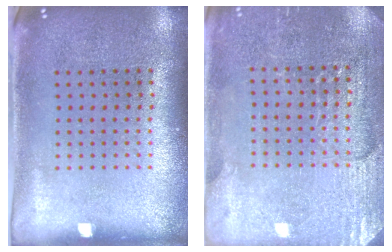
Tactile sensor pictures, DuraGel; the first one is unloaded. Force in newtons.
{"total": 2.9, "press": 2.8, "slide": 0.3}